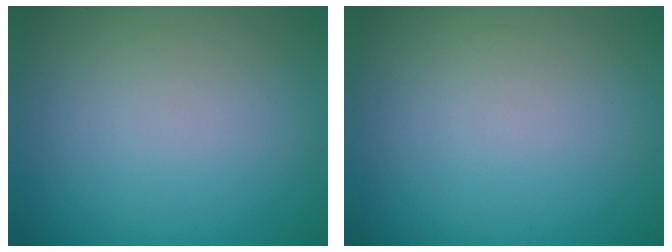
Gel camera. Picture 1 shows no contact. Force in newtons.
{"total": 0.0}